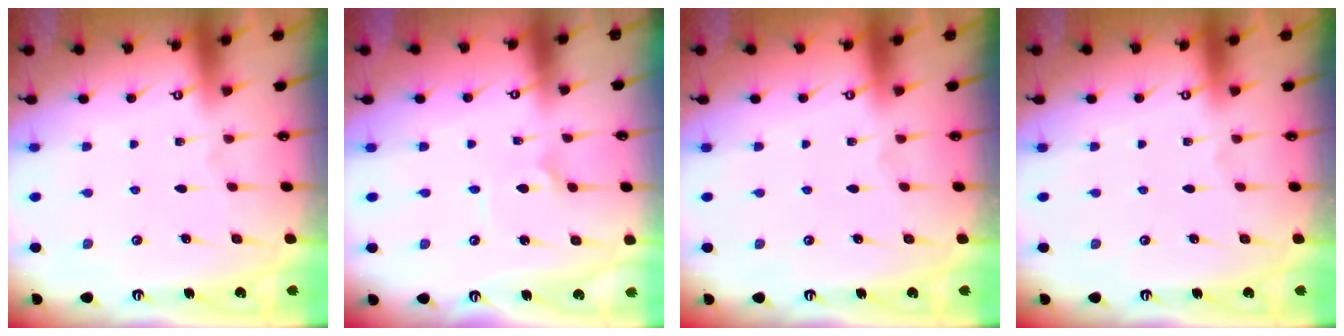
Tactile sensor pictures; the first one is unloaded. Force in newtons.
{"total": 1.6, "press": 1.6, "slide": 0.1}
{"total": 0.0}
{"total": 0.0}